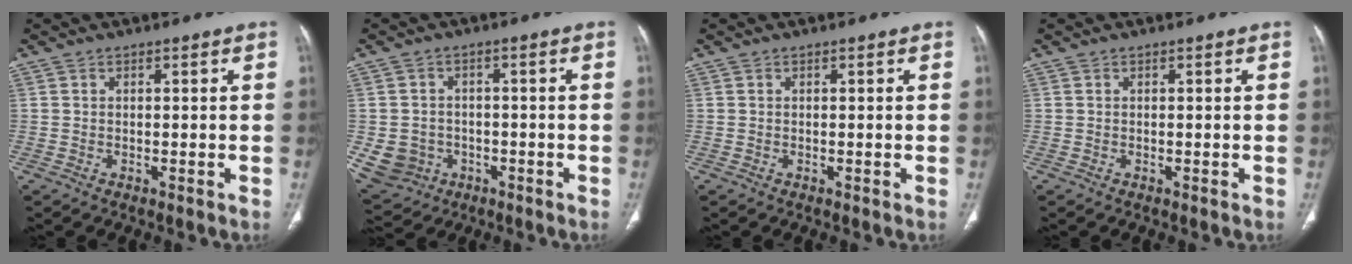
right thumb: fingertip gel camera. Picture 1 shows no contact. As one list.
[{"total": 7.5, "force": [-2.0, 6.9, 2.2], "torque": [-0.039, 0.015, -0.020]}, {"total": 0.0}, {"total": 0.0}]